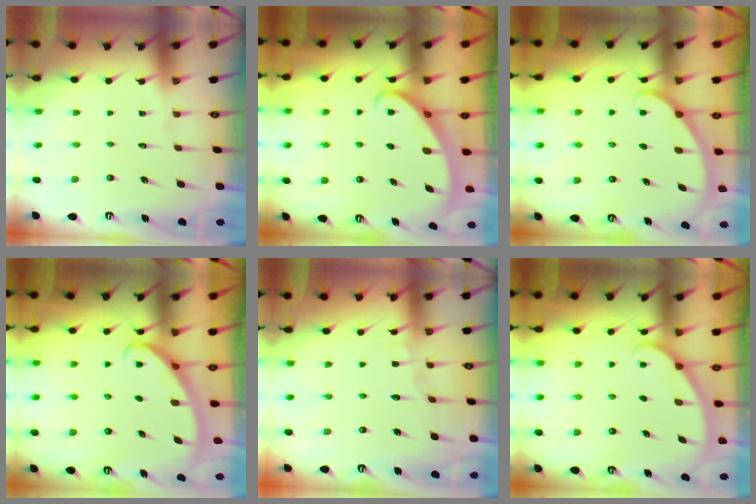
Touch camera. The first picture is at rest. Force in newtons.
{"total": 2.4, "press": 2.4, "slide": 0.4}
{"total": 1.9, "press": 1.9, "slide": 0.1}
{"total": 2.8, "press": 2.8, "slide": 0.4}
{"total": 5.9, "press": 5.9, "slide": 0.6}
{"total": 1.9, "press": 1.9, "slide": 0.1}